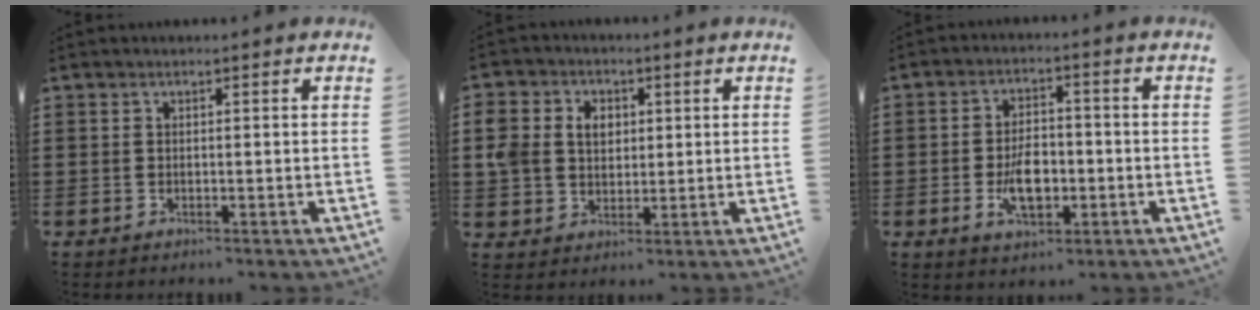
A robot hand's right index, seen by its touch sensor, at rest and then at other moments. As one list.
[{"total": 6.2, "force": [1.3, 5.3, 3.0], "torque": [-0.091, 0.014, 0.018]}, {"total": 6.6, "force": [-1.6, 3.6, 5.3], "torque": [-0.089, -0.001, -0.032]}]